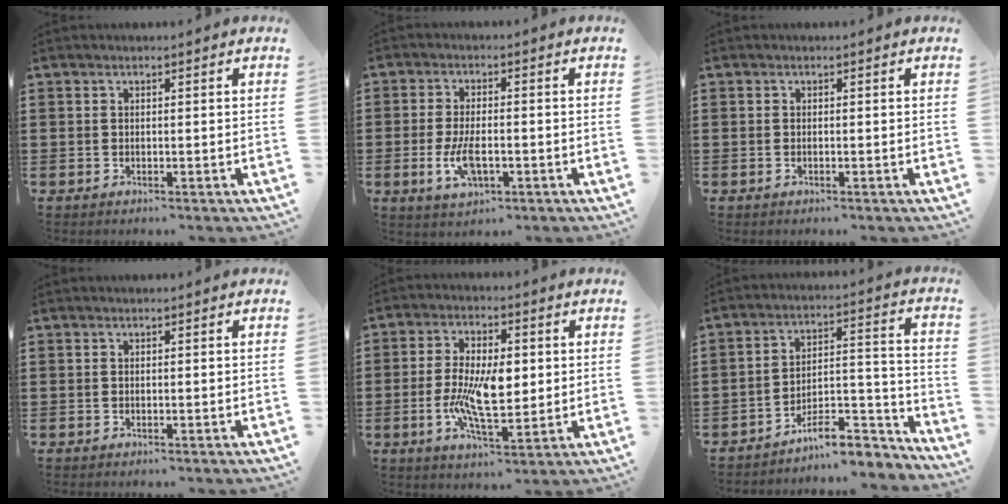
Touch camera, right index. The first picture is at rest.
{"total": 5.7, "force": [-1.3, 2.7, 4.8], "torque": [-0.110, -0.004, -0.029]}
{"total": 0.0}
{"total": 0.0}
{"total": 9.7, "force": [-0.3, 4.4, 8.6], "torque": [-0.172, 0.000, -0.010]}
{"total": 9.3, "force": [-7.8, 2.9, 4.1], "torque": [-0.050, 0.030, -0.144]}